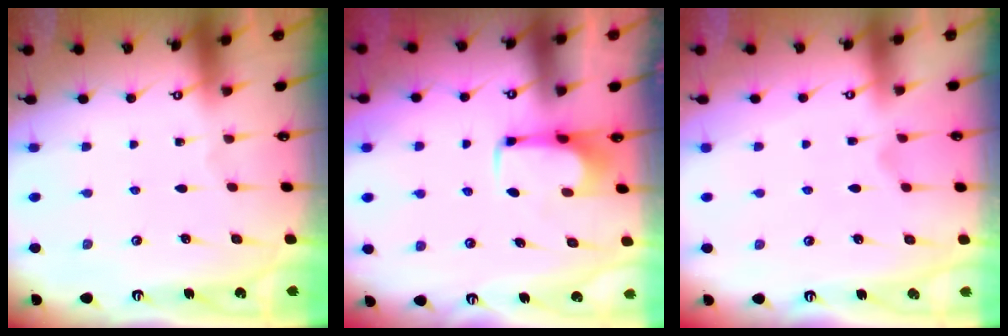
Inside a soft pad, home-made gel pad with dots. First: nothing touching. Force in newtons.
{"total": 2.0, "press": 2.0, "slide": 0.2}
{"total": 1.2, "press": 0.3, "slide": 1.1}